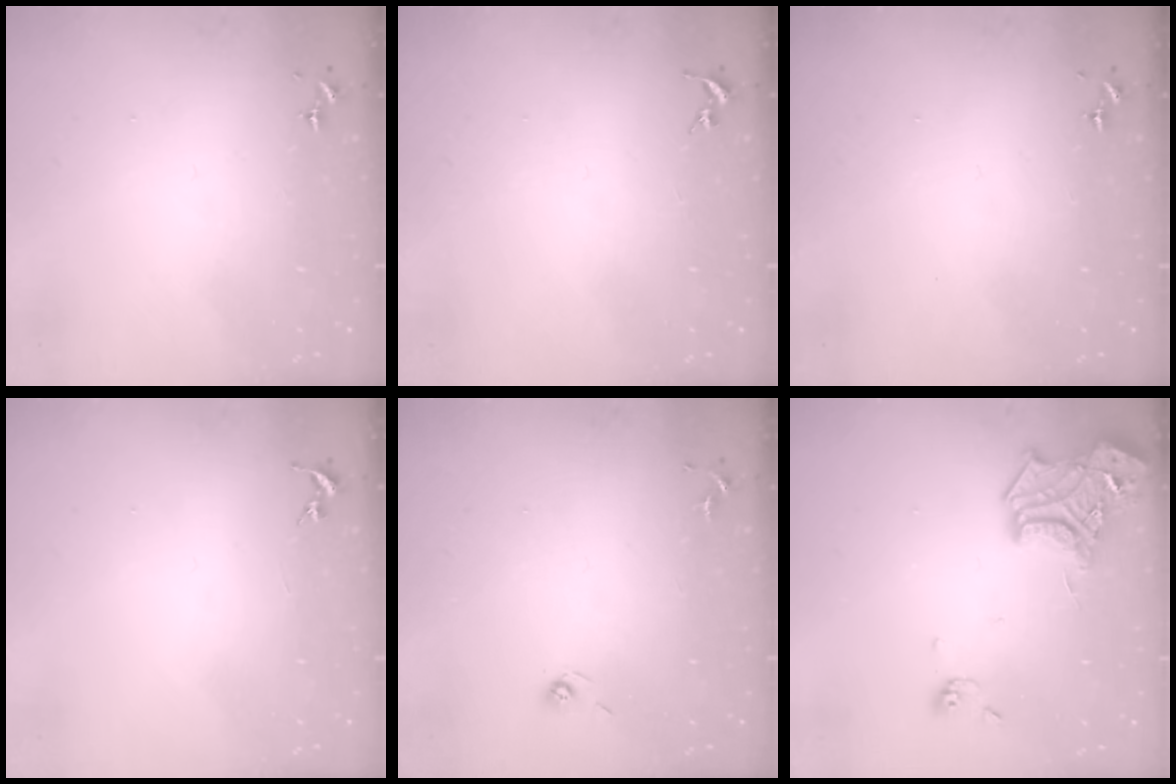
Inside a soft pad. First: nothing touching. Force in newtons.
{"total": 0.0}
{"total": 0.0}
{"total": 0.0}
{"total": 3.8, "press": 3.3, "slide": 1.8}
{"total": 16.2, "press": 16.2, "slide": 1.5}